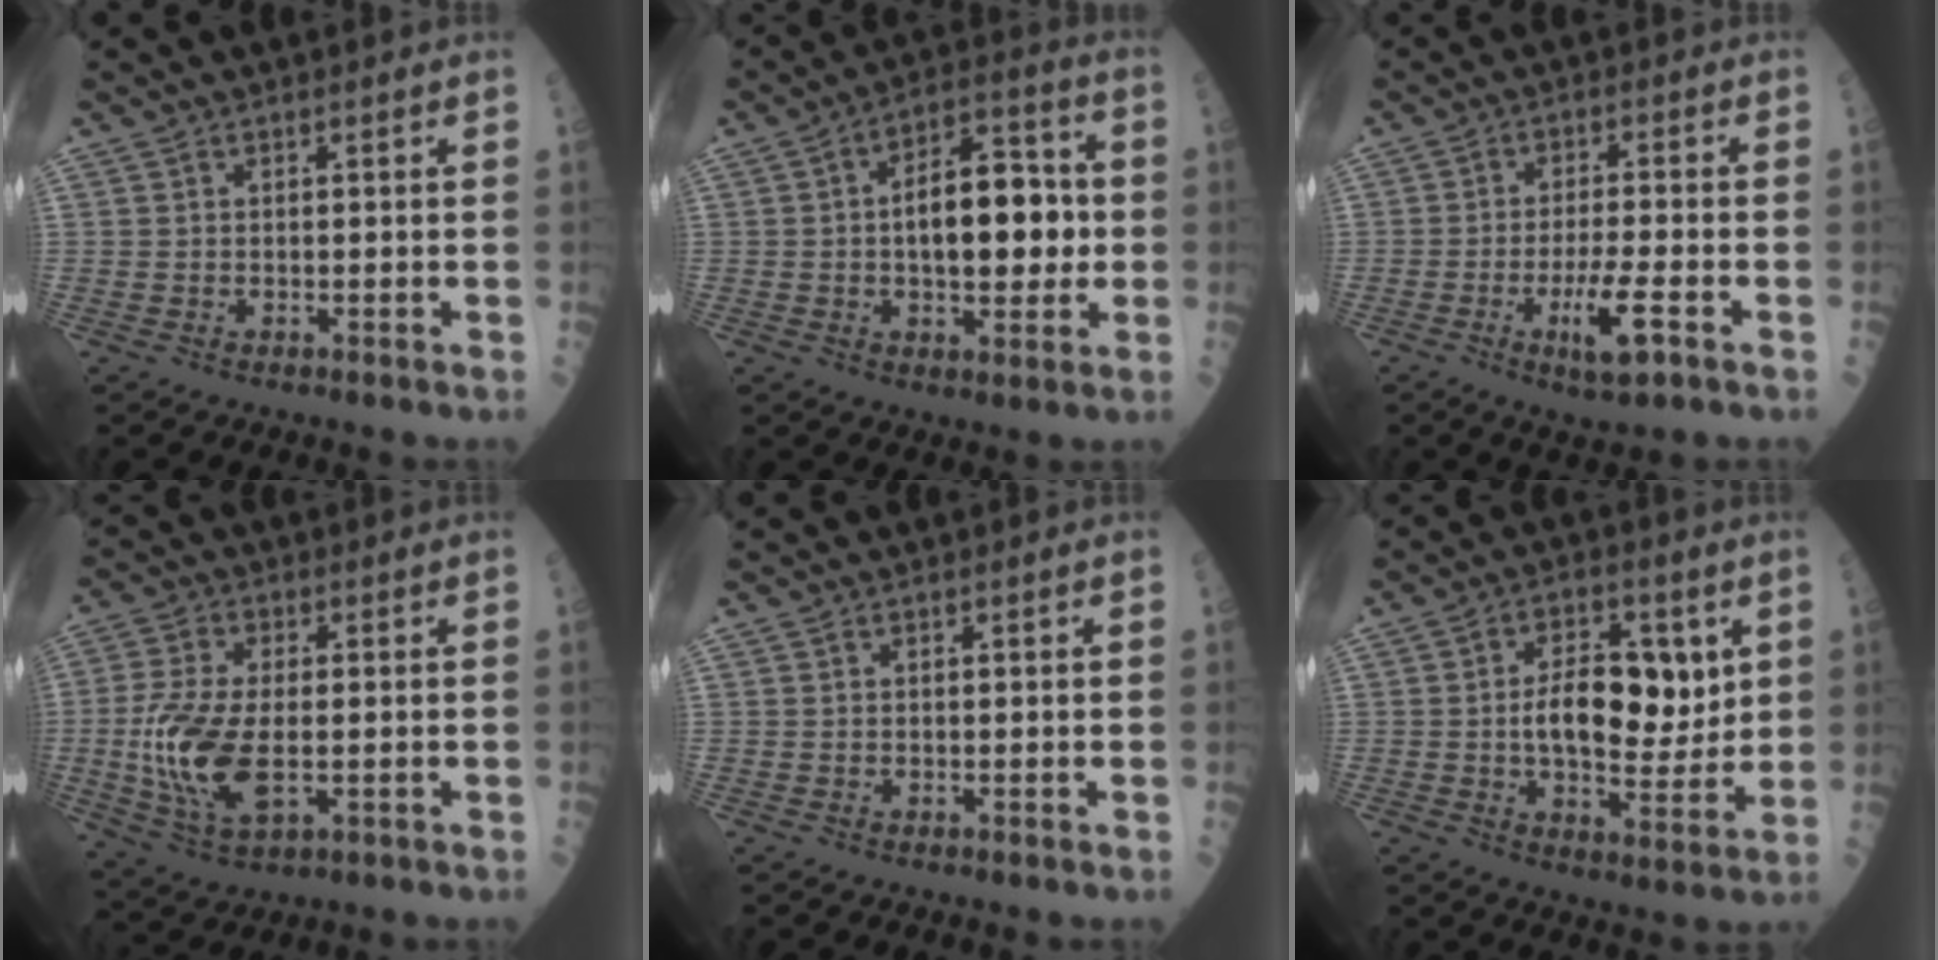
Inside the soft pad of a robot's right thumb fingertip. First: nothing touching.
{"total": 15.2, "force": [0.1, 7.6, 13.2], "torque": [-0.163, 0.023, -0.004]}
{"total": 7.7, "force": [-3.2, 1.4, 6.8], "torque": [-0.126, 0.007, -0.051]}
{"total": 13.8, "force": [-1.6, 6.6, 12.0], "torque": [-0.260, -0.010, -0.027]}
{"total": 0.0}
{"total": 13.2, "force": [2.0, 6.9, 11.1], "torque": [-0.139, -0.007, 0.035]}